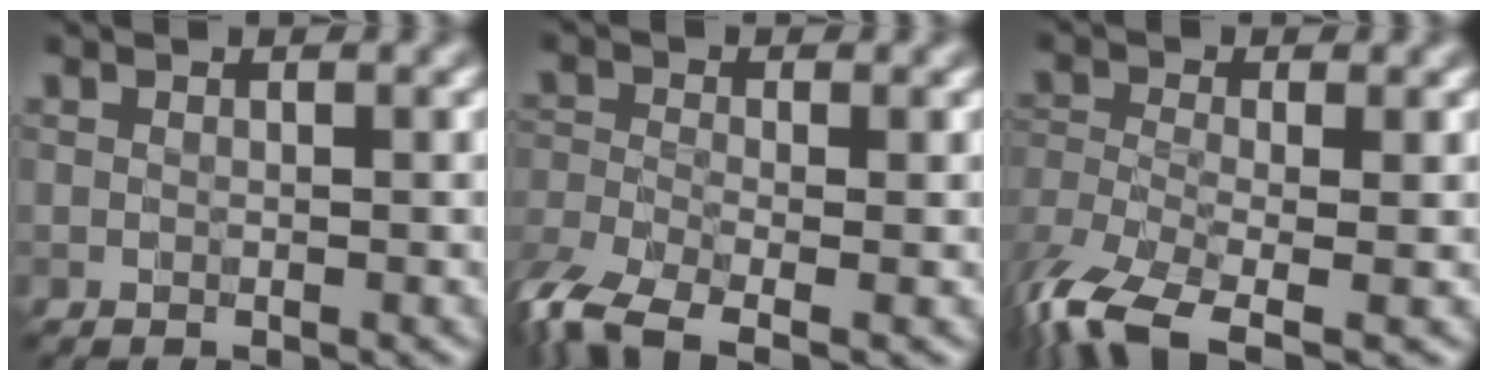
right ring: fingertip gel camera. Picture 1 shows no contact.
{"total": 6.1, "force": [-4.1, 2.2, 3.9], "torque": [-0.092, -0.019, -0.091]}
{"total": 8.0, "force": [-5.1, 2.7, 5.6], "torque": [-0.122, -0.020, -0.106]}